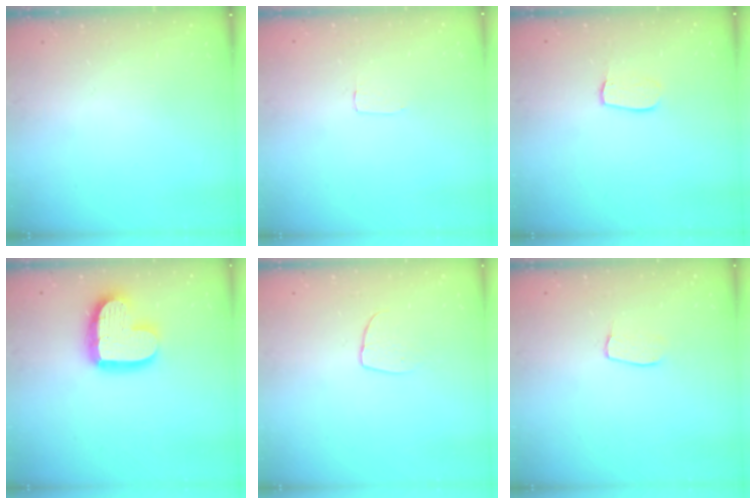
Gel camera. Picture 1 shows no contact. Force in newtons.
{"total": 1.7, "press": 1.7, "slide": 0.1}
{"total": 6.6, "press": 6.6, "slide": 0.5}
{"total": 17.1, "press": 17.0, "slide": 1.5}
{"total": 6.5, "press": 6.5, "slide": 0.5}
{"total": 4.8, "press": 4.8, "slide": 0.3}